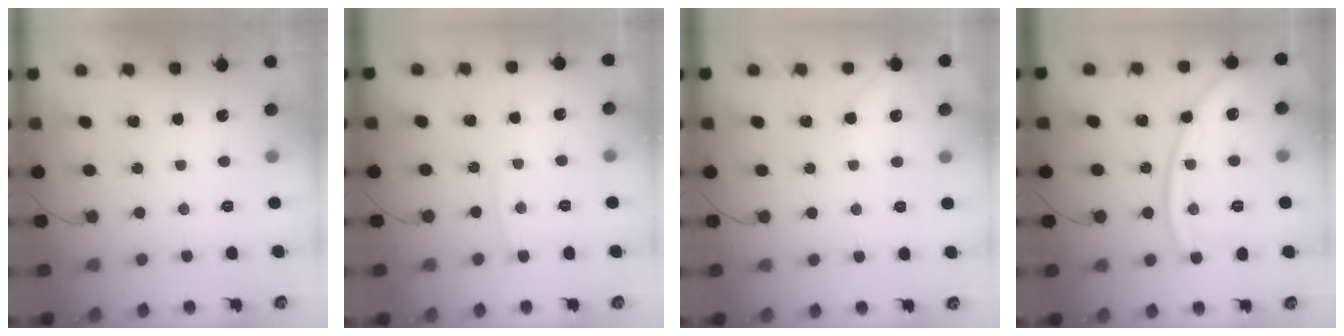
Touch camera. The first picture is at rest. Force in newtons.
{"total": 6.2, "press": 6.2, "slide": 0.5}
{"total": 3.0, "press": 2.9, "slide": 0.5}
{"total": 12.3, "press": 12.2, "slide": 1.6}